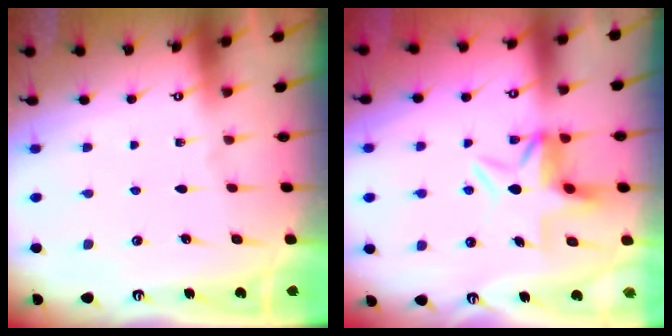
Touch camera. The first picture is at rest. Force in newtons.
{"total": 5.5, "press": 5.2, "slide": 1.8}